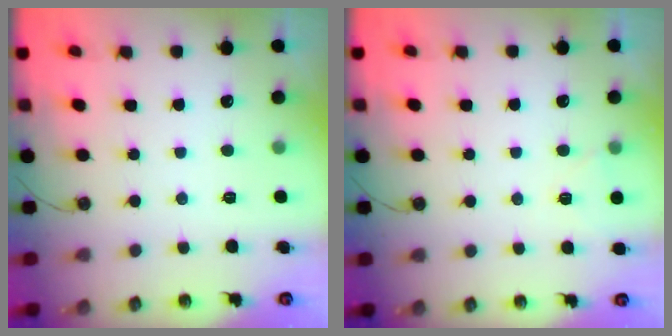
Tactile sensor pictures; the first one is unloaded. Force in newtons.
{"total": 4.0, "press": 3.9, "slide": 0.7}